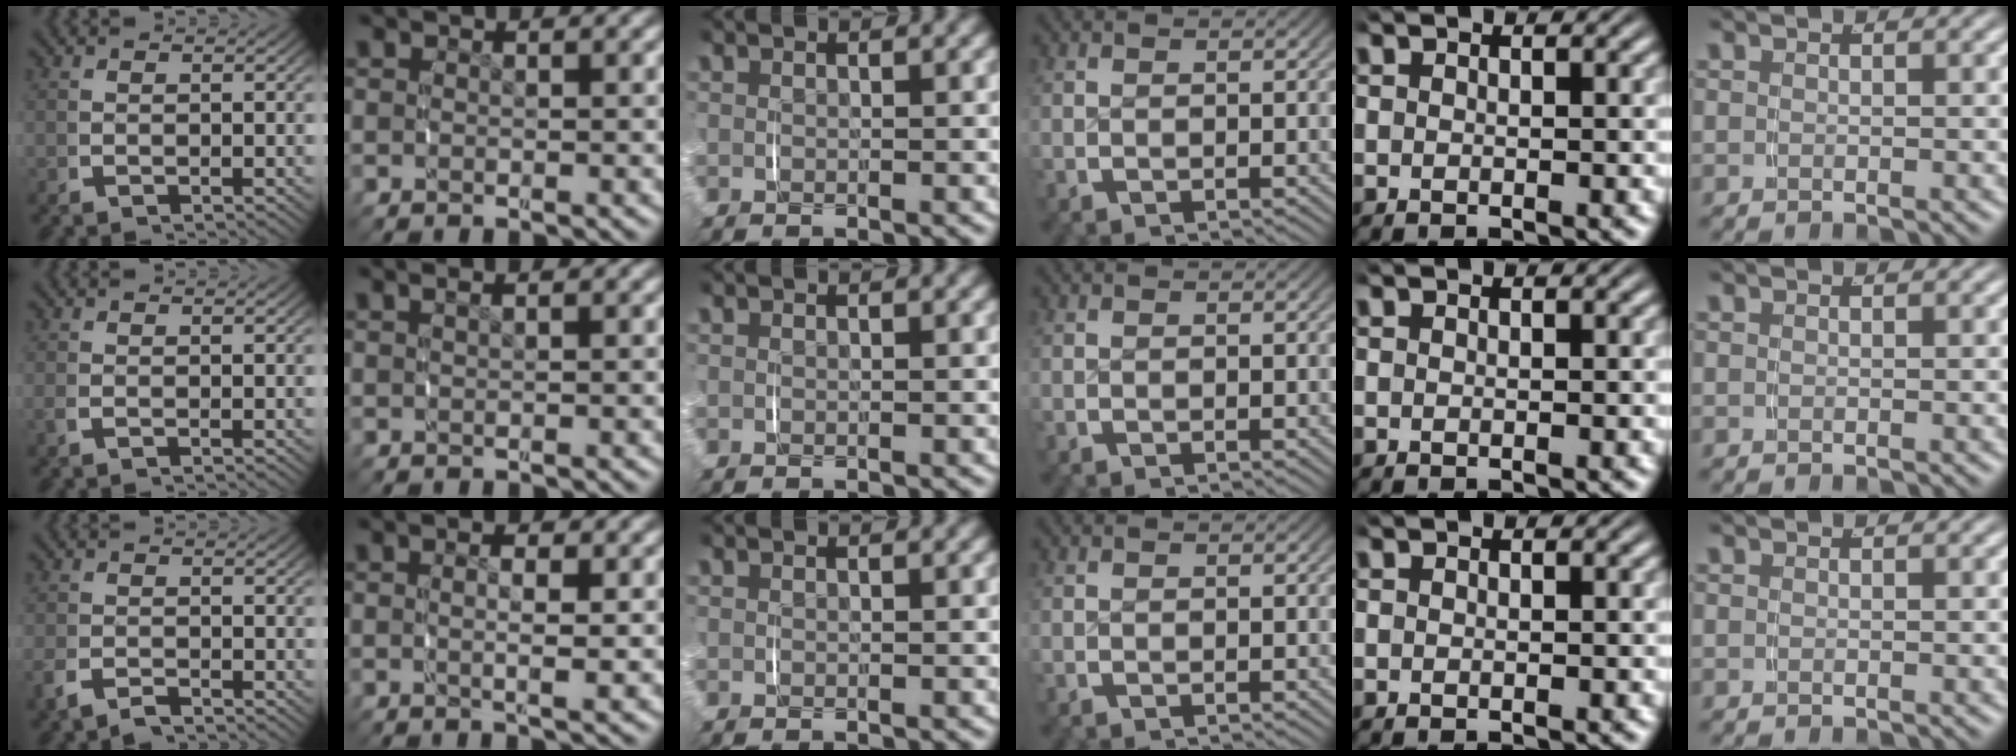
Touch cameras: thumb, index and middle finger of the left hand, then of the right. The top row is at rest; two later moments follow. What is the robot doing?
{"motion": "lift_and_place", "object": "pen bag"}